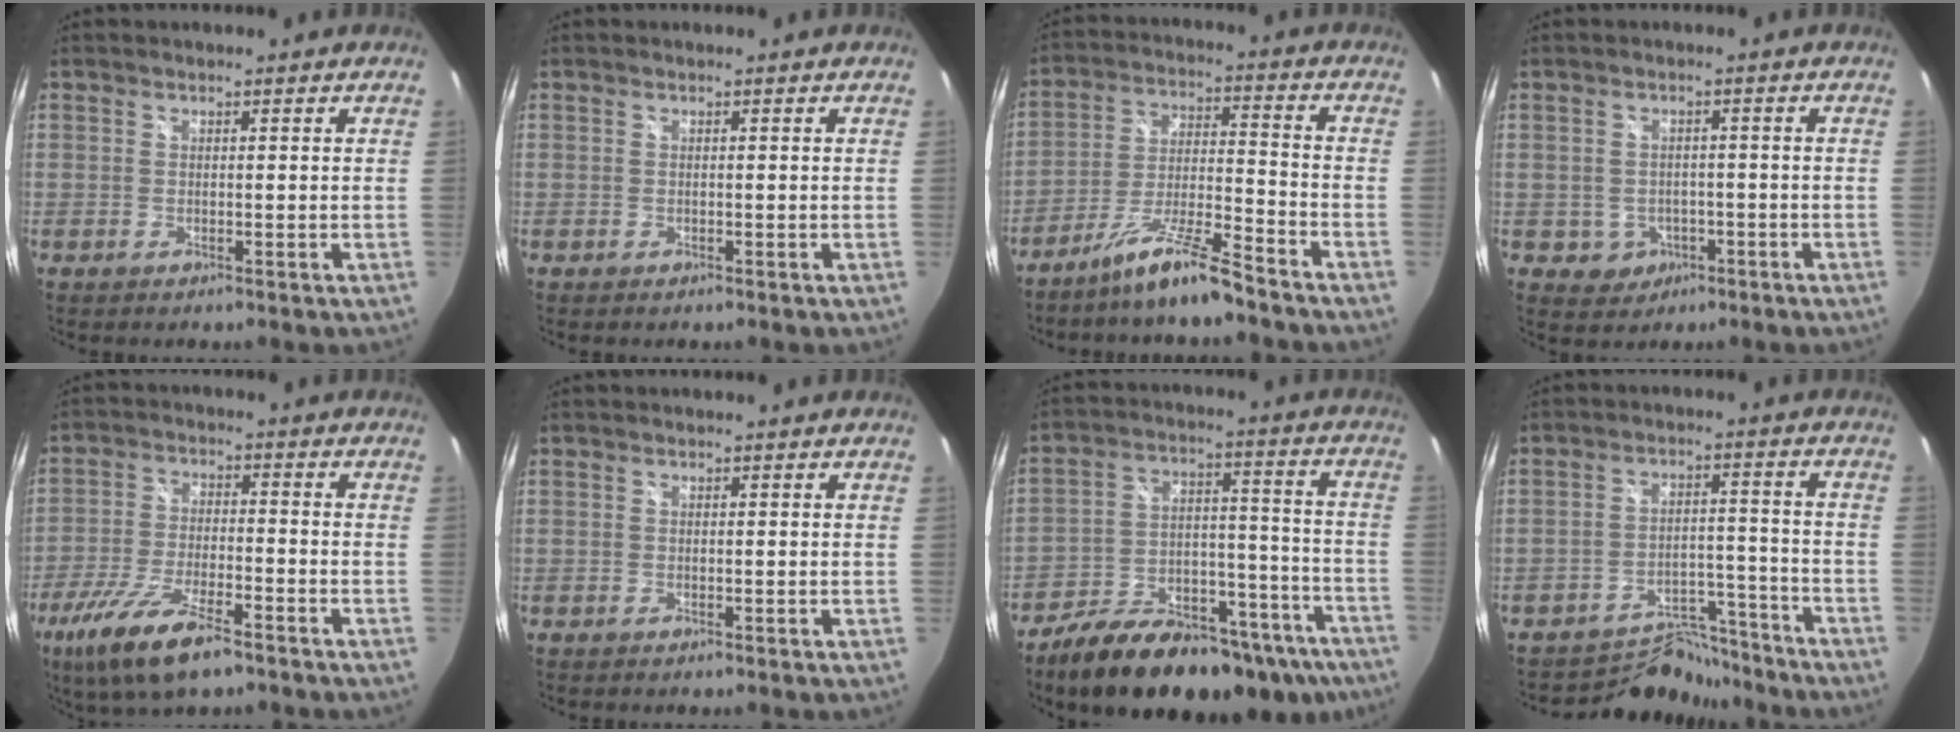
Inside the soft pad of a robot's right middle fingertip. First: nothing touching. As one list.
[{"total": 0.0}, {"total": 10.2, "force": [-8.5, 0.1, 5.7], "torque": [-0.119, 0.004, -0.153]}, {"total": 4.2, "force": [-1.6, 3.8, 0.9], "torque": [-0.029, 0.006, -0.014]}, {"total": 13.4, "force": [-8.8, 3.7, 9.3], "torque": [-0.207, -0.034, -0.164]}, {"total": 0.0}, {"total": 26.8, "force": [-18.8, 11.9, 14.9], "torque": [-0.235, 0.002, -0.251]}, {"total": 9.2, "force": [-8.7, 3.0, -0.2], "torque": [-0.005, 0.029, -0.130]}]